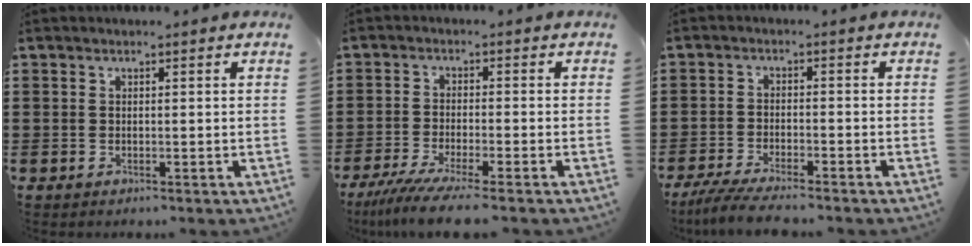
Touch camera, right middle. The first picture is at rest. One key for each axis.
{"total": 5.1, "fx": -4.2, "fy": -0.3, "fz": 2.8, "tx": -0.066, "ty": -0.024, "tz": -0.083}
{"total": 4.6, "fx": -4.2, "fy": 0.2, "fz": 2.0, "tx": -0.053, "ty": -0.016, "tz": -0.085}